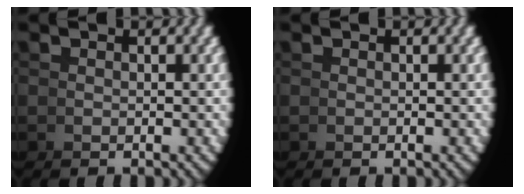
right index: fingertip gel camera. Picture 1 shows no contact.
{"total": 0.0}